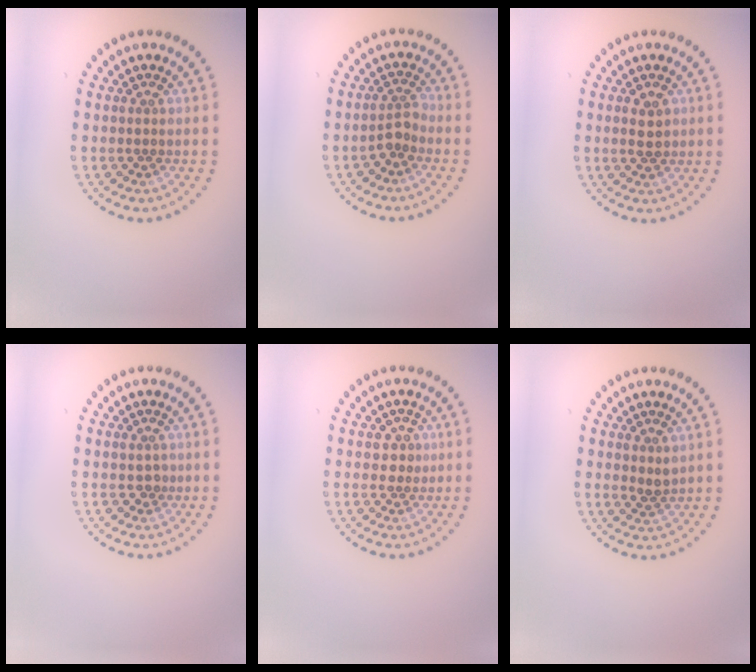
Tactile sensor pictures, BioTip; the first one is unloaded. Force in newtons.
{"total": 1.8, "press": 1.2, "slide": 1.3}
{"total": 2.0, "press": 2.0, "slide": 0.1}
{"total": 0.9, "press": 0.8, "slide": 0.5}
{"total": 1.3, "press": 1.2, "slide": 0.5}
{"total": 1.1, "press": 0.9, "slide": 0.6}